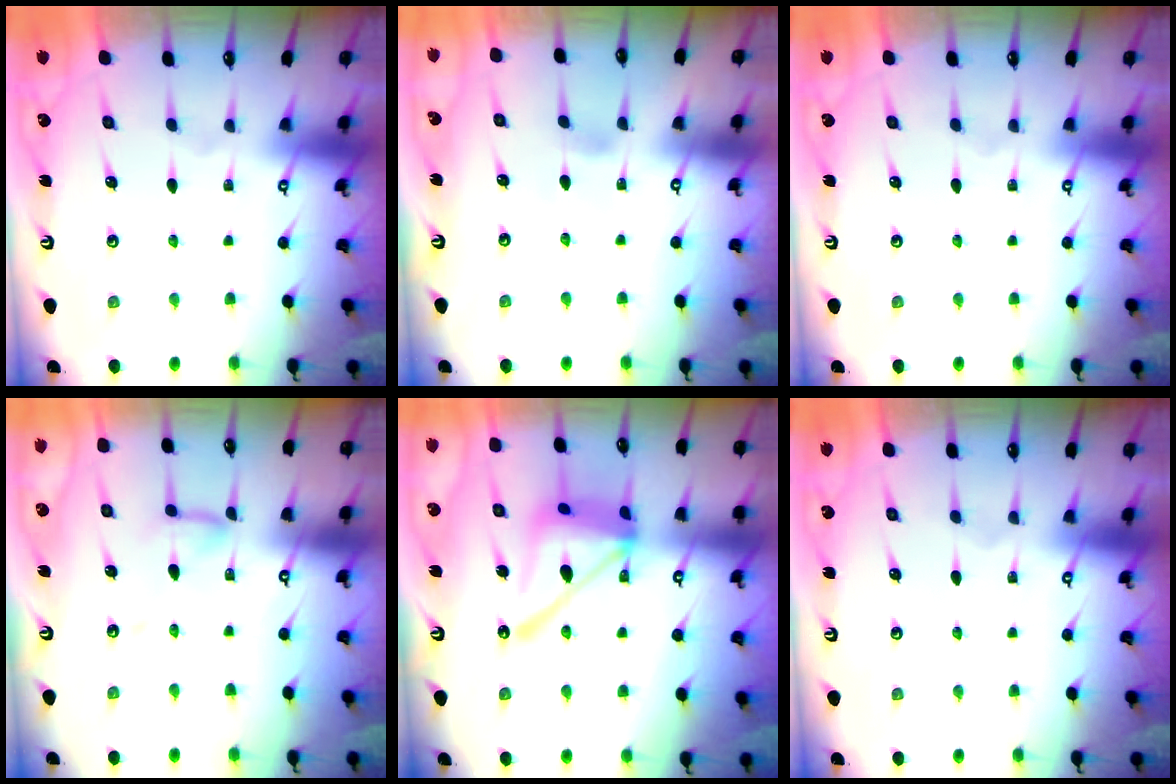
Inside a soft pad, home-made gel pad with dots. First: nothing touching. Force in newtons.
{"total": 3.2, "press": 3.2, "slide": 0.4}
{"total": 0.0}
{"total": 6.7, "press": 6.6, "slide": 0.5}
{"total": 17.0, "press": 17.0, "slide": 1.5}
{"total": 0.0}